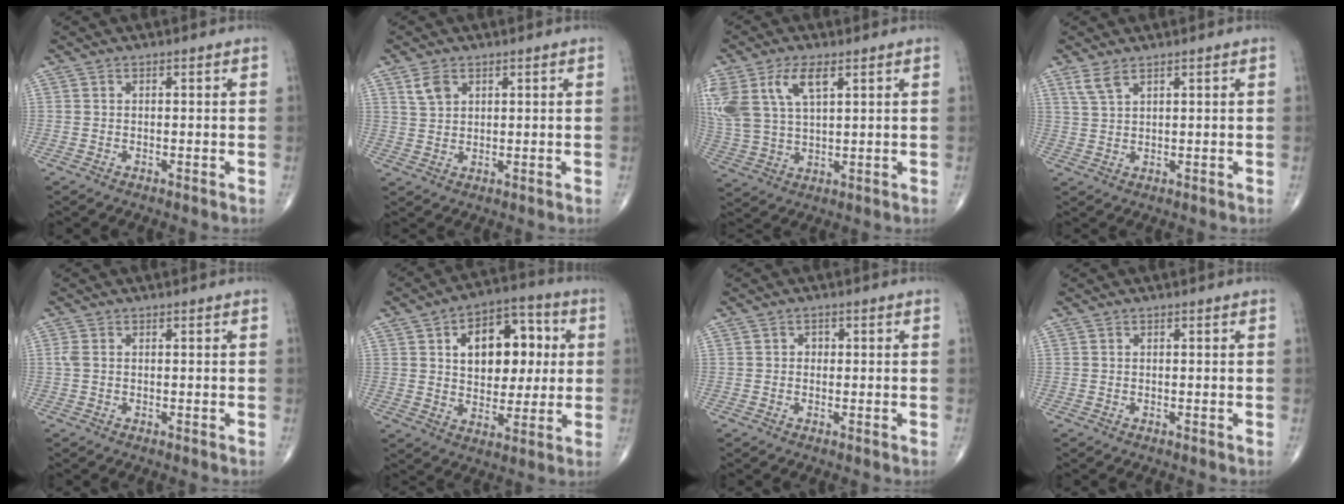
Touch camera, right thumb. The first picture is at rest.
{"total": 3.5, "force": [1.9, 2.2, 1.9], "torque": [-0.033, -0.004, 0.043]}
{"total": 13.5, "force": [5.8, 6.7, 10.1], "torque": [-0.232, -0.005, 0.118]}
{"total": 3.1, "force": [2.2, 1.0, 2.0], "torque": [-0.045, -0.002, 0.052]}
{"total": 1.2, "force": [0.1, 0.7, 0.9], "torque": [-0.028, 0.003, 0.001]}
{"total": 15.8, "force": [3.5, 10.0, 11.6], "torque": [-0.123, 0.009, 0.054]}
{"total": 1.0, "force": [0.1, 0.9, 0.5], "torque": [0.000, 0.004, -0.003]}
{"total": 0.0}